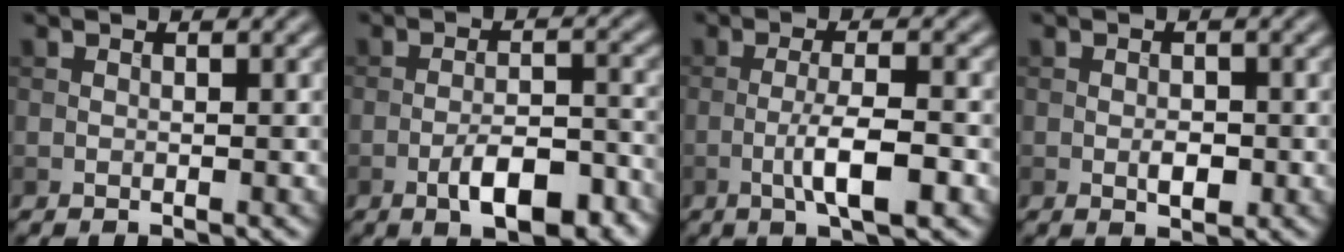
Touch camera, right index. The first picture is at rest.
{"total": 6.5, "force": [-3.3, 2.3, 5.1], "torque": [-0.083, 0.005, -0.049]}
{"total": 4.6, "force": [-1.6, 0.9, 4.2], "torque": [-0.075, 0.003, -0.031]}
{"total": 1.8, "force": [-0.5, 1.0, 1.5], "torque": [-0.023, 0.000, -0.009]}